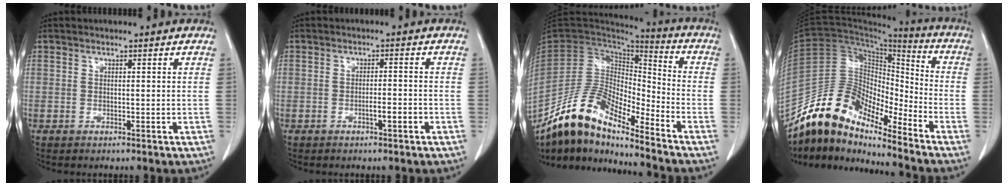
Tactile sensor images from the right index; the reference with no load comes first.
{"total": 2.3, "force": [-1.1, 0.2, 2.0], "torque": [-0.032, 0.001, -0.019]}
{"total": 14.6, "force": [-12.2, 3.3, 7.3], "torque": [-0.135, 0.027, -0.228]}
{"total": 13.0, "force": [-11.3, 3.9, 5.0], "torque": [-0.088, 0.057, -0.212]}